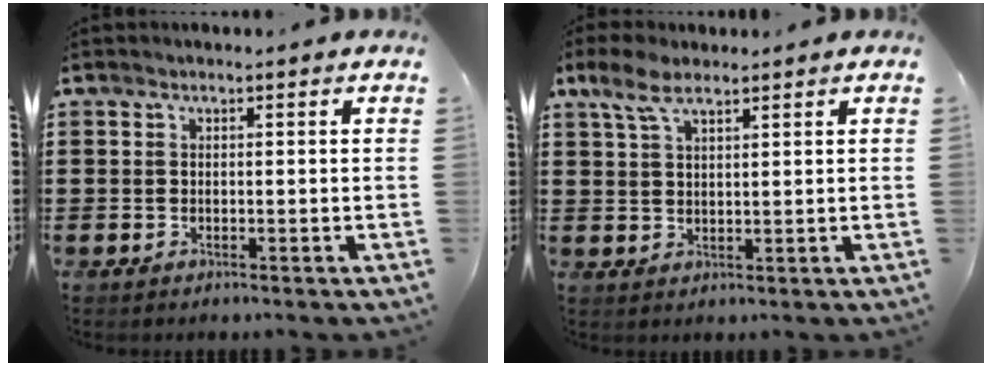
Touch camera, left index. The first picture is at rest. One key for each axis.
{"total": 4.8, "fx": 3.0, "fy": 1.9, "fz": 3.2, "tx": -0.071, "ty": 0.006, "tz": 0.056}